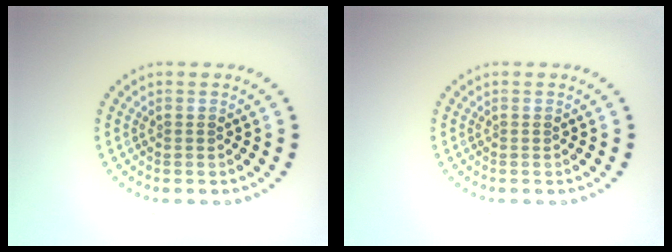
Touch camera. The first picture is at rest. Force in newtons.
{"total": 0.0}